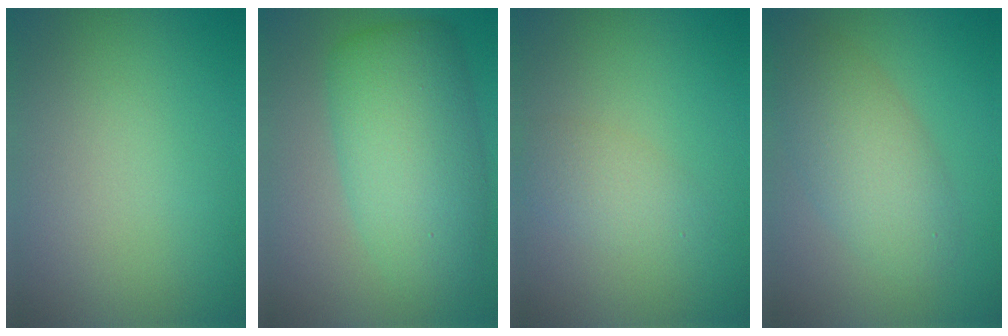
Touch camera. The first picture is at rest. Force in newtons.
{"total": 7.7, "press": 7.7, "slide": 0.1}
{"total": 2.1, "press": 2.1, "slide": 0.0}
{"total": 5.0, "press": 5.0, "slide": 0.2}